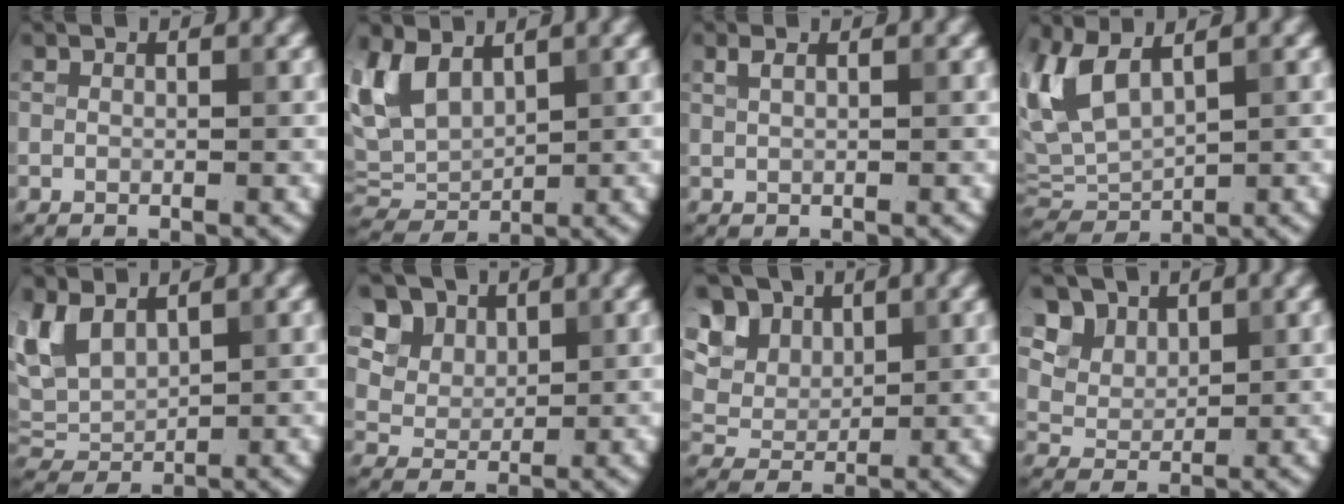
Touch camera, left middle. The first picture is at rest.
{"total": 5.6, "force": [2.3, 3.6, 3.7], "torque": [-0.089, 0.002, 0.045]}
{"total": 1.1, "force": [0.6, 0.4, 0.8], "torque": [-0.016, 0.002, 0.010]}
{"total": 6.1, "force": [2.4, 3.2, 4.6], "torque": [-0.111, 0.005, 0.046]}
{"total": 4.4, "force": [2.1, 2.8, 2.7], "torque": [-0.066, 0.003, 0.044]}
{"total": 7.2, "force": [4.3, 5.0, 2.8], "torque": [-0.072, -0.001, 0.079]}
{"total": 8.6, "force": [4.8, 5.9, 4.0], "torque": [-0.106, 0.013, 0.074]}
{"total": 5.8, "force": [3.9, 3.7, 2.2], "torque": [-0.075, -0.011, 0.085]}